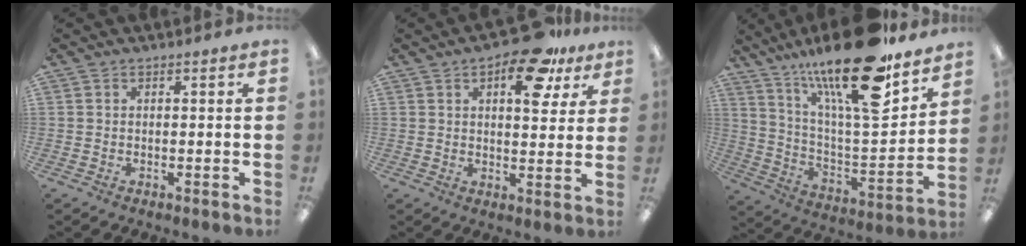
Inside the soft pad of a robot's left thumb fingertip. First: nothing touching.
{"total": 11.9, "force": [6.3, 5.8, 8.2], "torque": [-0.100, -0.025, 0.100]}
{"total": 24.5, "force": [17.5, 6.2, 16.0], "torque": [-0.261, -0.114, 0.286]}